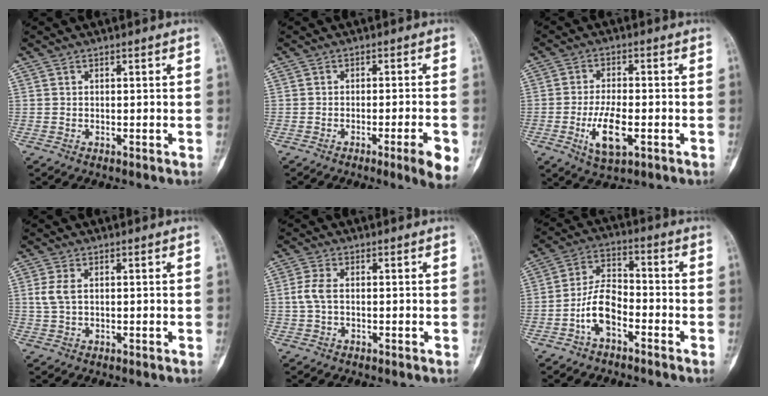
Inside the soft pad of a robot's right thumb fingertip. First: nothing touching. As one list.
[{"total": 6.3, "force": [-2.7, 0.3, 5.7], "torque": [-0.081, -0.001, -0.035]}, {"total": 8.3, "force": [-2.5, 3.4, 7.1], "torque": [-0.131, 0.004, -0.040]}, {"total": 3.2, "force": [0.6, 1.7, 2.6], "torque": [-0.070, 0.003, 0.014]}, {"total": 3.3, "force": [0.0, 1.6, 2.8], "torque": [-0.077, 0.005, -0.002]}, {"total": 8.2, "force": [-3.7, 4.3, 6.0], "torque": [-0.109, 0.039, -0.076]}]